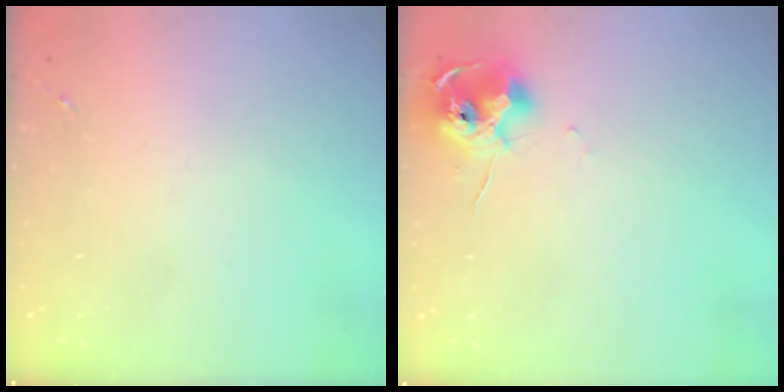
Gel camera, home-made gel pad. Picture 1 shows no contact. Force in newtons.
{"total": 10.4, "press": 10.3, "slide": 0.7}